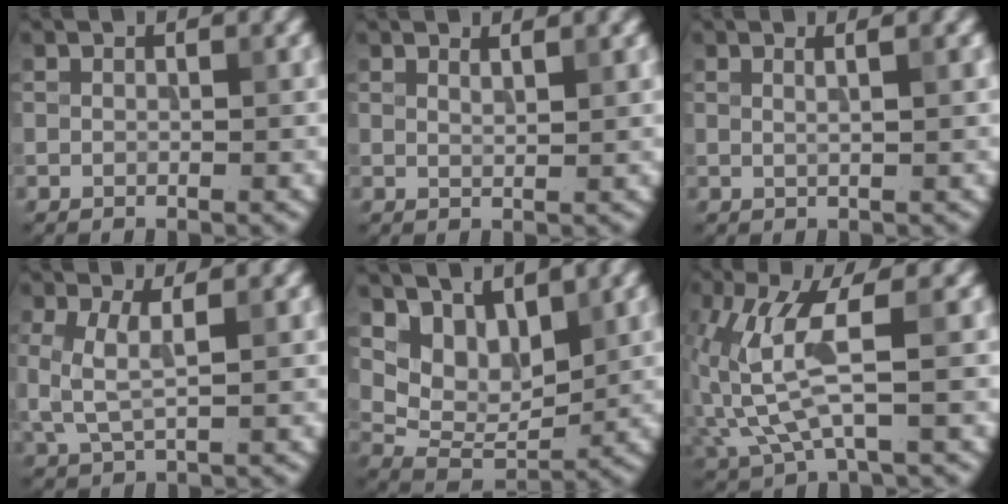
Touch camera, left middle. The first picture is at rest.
{"total": 1.1, "force": [1.0, -0.2, 0.4], "torque": [-0.010, 0.005, 0.017]}
{"total": 1.5, "force": [0.6, 0.1, 1.3], "torque": [-0.021, 0.005, 0.003]}
{"total": 3.0, "force": [0.4, 0.8, 2.9], "torque": [-0.074, -0.001, 0.012]}
{"total": 4.3, "force": [2.7, 2.4, 2.3], "torque": [-0.051, -0.013, 0.049]}
{"total": 6.0, "force": [0.2, 1.6, 5.8], "torque": [-0.148, -0.003, 0.011]}